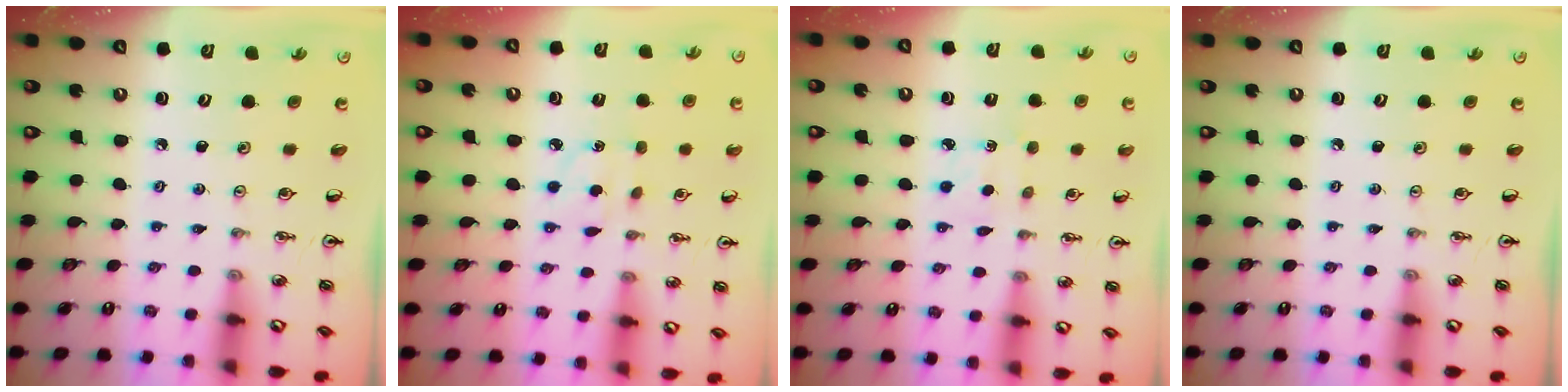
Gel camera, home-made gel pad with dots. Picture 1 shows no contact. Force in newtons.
{"total": 4.4, "press": 4.4, "slide": 0.5}
{"total": 2.7, "press": 2.6, "slide": 0.3}
{"total": 0.0}